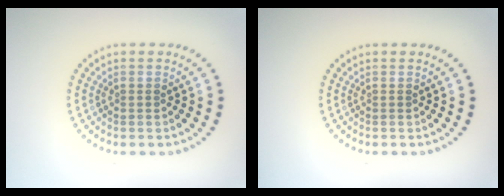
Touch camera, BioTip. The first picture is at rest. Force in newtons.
{"total": 0.0}